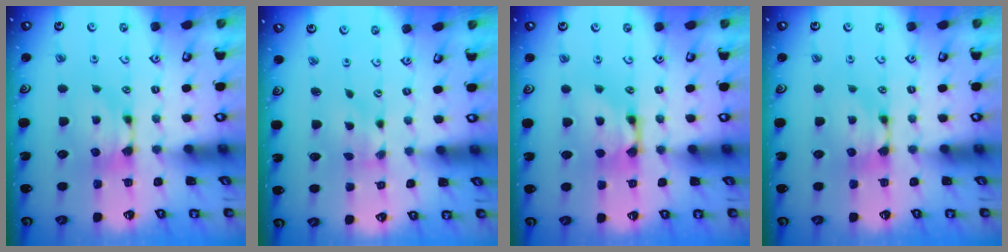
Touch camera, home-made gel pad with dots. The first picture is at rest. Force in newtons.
{"total": 1.7, "press": 1.3, "slide": 1.1}
{"total": 2.7, "press": 2.7, "slide": 0.2}
{"total": 0.0}